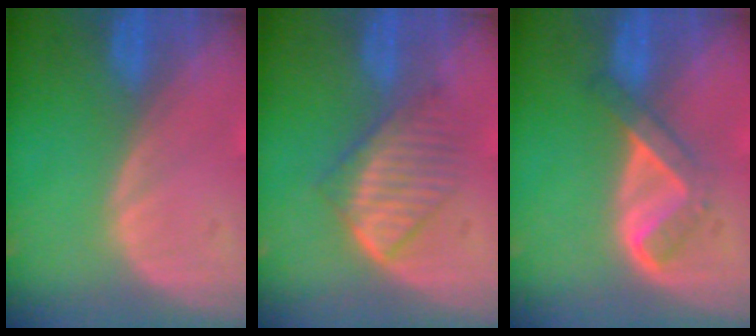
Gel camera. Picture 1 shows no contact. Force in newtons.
{"total": 5.9, "press": 5.8, "slide": 1.3}
{"total": 5.3, "press": 4.4, "slide": 3.0}